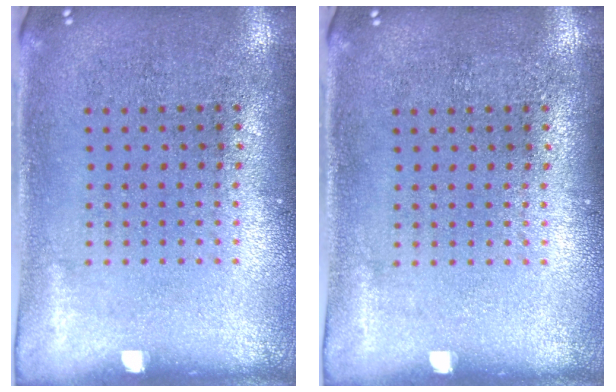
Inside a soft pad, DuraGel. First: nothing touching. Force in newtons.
{"total": 0.0}